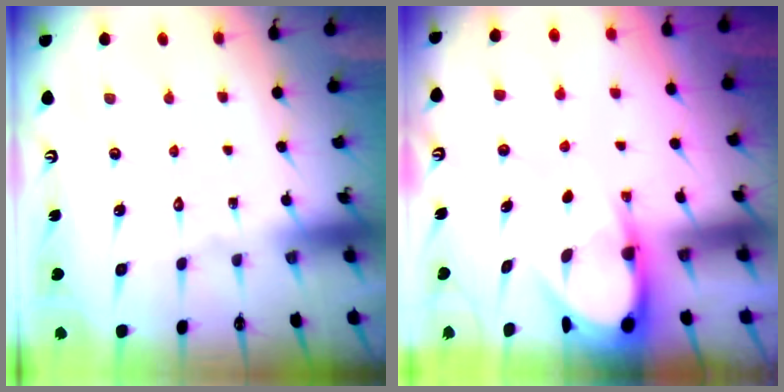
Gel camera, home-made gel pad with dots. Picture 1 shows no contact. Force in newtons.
{"total": 4.7, "press": 4.7, "slide": 0.4}